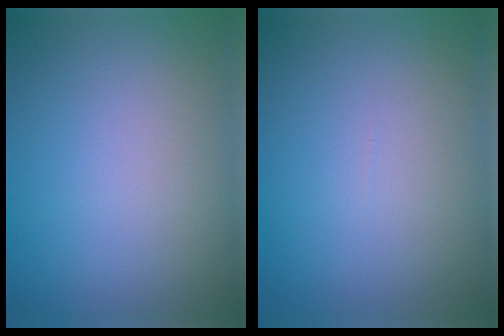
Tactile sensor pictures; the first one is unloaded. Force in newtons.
{"total": 0.0}